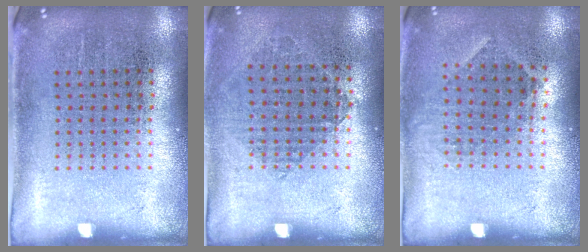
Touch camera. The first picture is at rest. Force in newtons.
{"total": 0.9, "press": 0.9, "slide": 0.3}
{"total": 0.9, "press": 0.7, "slide": 0.5}